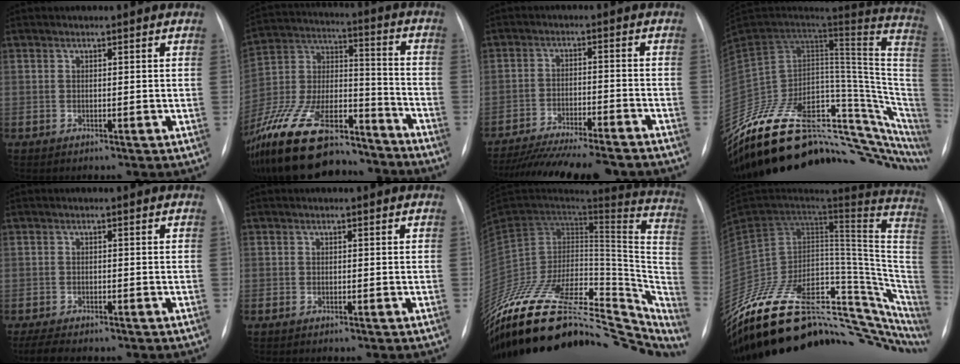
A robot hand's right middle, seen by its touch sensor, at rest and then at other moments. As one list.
[{"total": 26.1, "force": [-20.6, 8.4, 13.7], "torque": [-0.290, -0.002, -0.351]}, {"total": 18.6, "force": [-16.6, 2.0, 8.1], "torque": [-0.125, -0.023, -0.238]}, {"total": 29.0, "force": [-20.7, 10.8, 17.3], "torque": [-0.159, 0.051, -0.292]}, {"total": 5.5, "force": [-4.5, 1.5, 2.7], "torque": [-0.046, -0.012, -0.063]}, {"total": 0.8, "force": [-0.6, 0.1, 0.4], "torque": [-0.012, -0.003, -0.007]}, {"total": 42.4, "force": [-32.5, 18.2, 20.3], "torque": [-0.314, -0.020, -0.458]}, {"total": 32.8, "force": [-22.4, 13.2, 19.9], "torque": [-0.215, 0.034, -0.319]}]